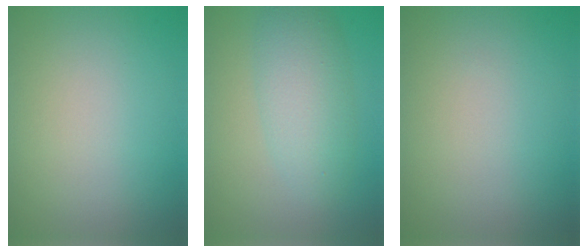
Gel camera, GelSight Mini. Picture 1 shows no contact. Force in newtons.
{"total": 4.4, "press": 4.4, "slide": 0.0}
{"total": 0.0}